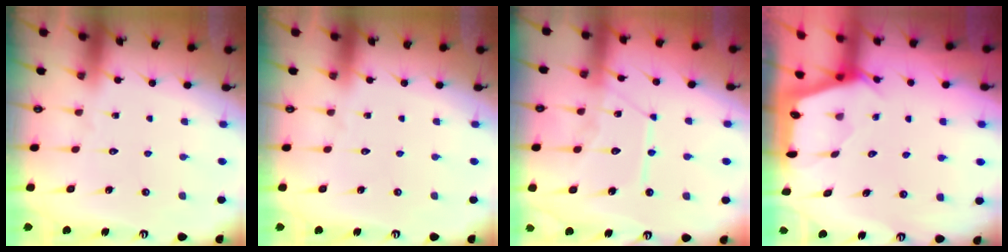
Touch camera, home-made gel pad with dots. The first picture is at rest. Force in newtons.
{"total": 0.0}
{"total": 11.6, "press": 11.6, "slide": 1.2}
{"total": 2.1, "press": 2.1, "slide": 0.3}